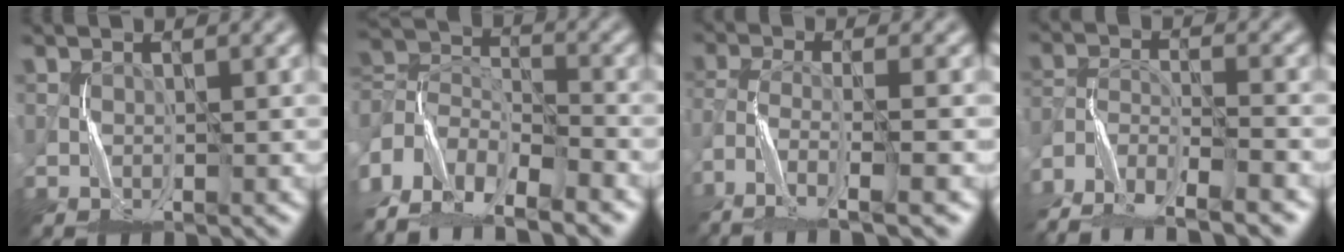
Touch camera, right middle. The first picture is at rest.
{"total": 11.6, "force": [-8.7, 5.4, 5.6], "torque": [-0.109, 0.007, -0.166]}
{"total": 6.7, "force": [-5.1, 1.2, 4.2], "torque": [-0.074, 0.000, -0.103]}
{"total": 9.8, "force": [-8.6, 2.1, 4.1], "torque": [-0.069, -0.013, -0.153]}